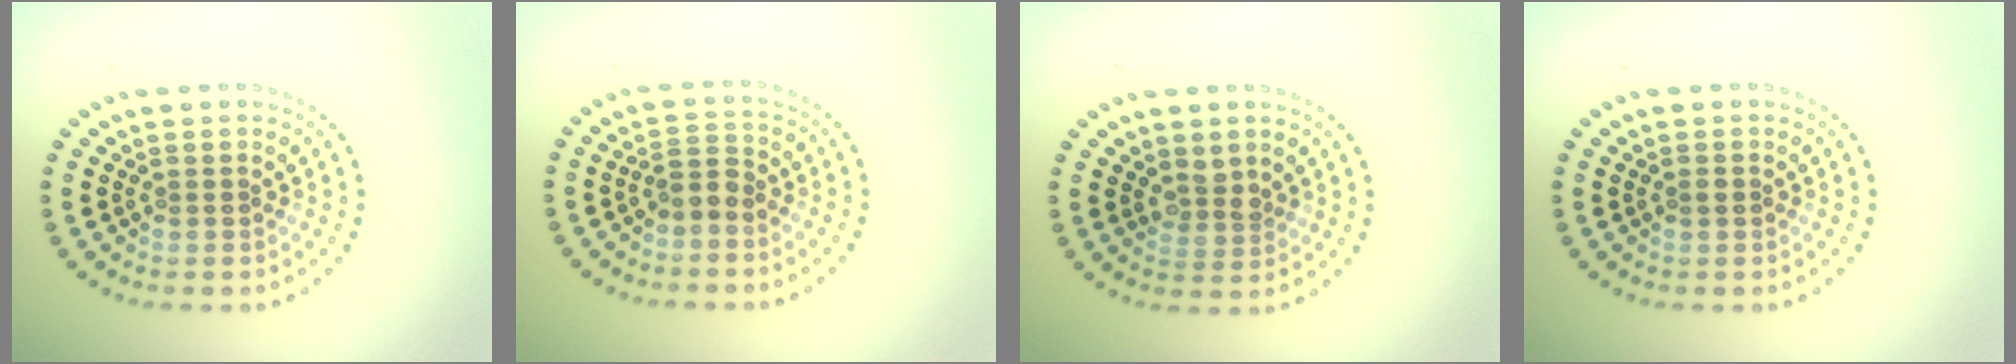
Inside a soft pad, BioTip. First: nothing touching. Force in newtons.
{"total": 1.8, "press": 1.6, "slide": 1.0}
{"total": 1.7, "press": 1.5, "slide": 0.8}
{"total": 0.6, "press": 0.6, "slide": 0.1}